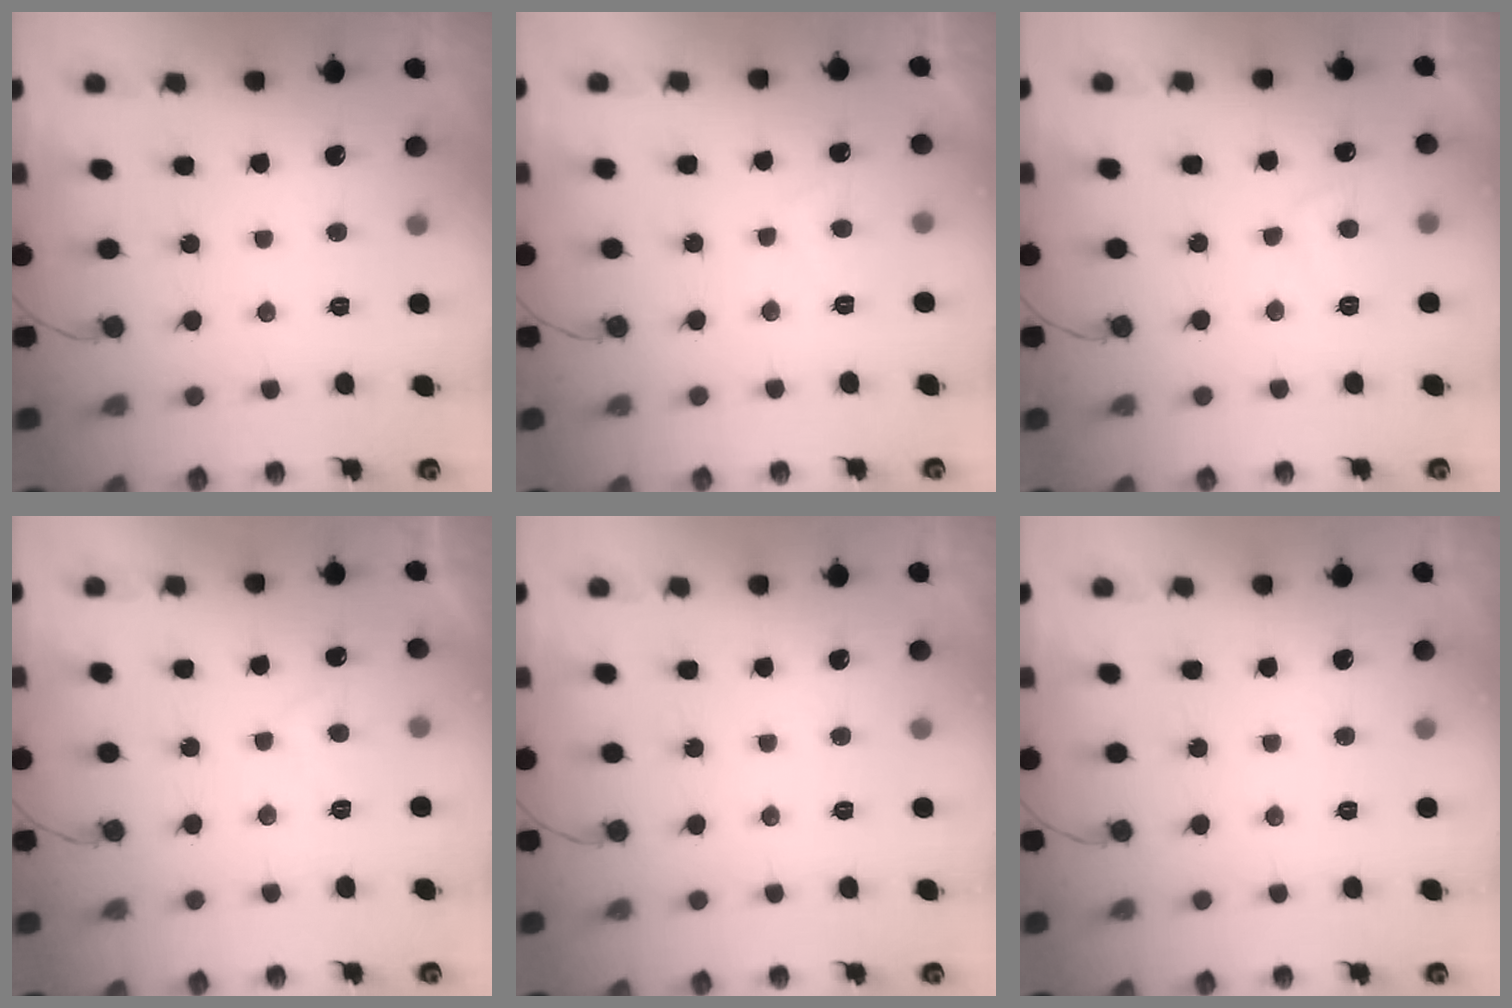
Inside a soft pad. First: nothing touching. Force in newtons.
{"total": 2.1, "press": 2.0, "slide": 0.8}
{"total": 3.6, "press": 3.5, "slide": 0.6}
{"total": 2.8, "press": 2.7, "slide": 0.9}
{"total": 0.0}
{"total": 0.0}